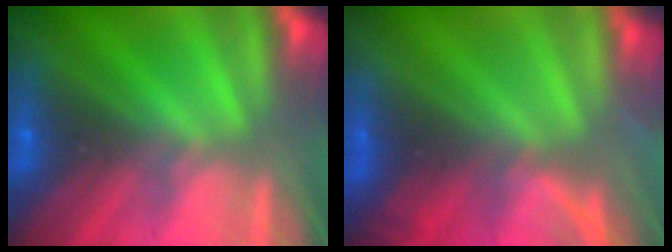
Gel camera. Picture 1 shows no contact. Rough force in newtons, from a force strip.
{"total": 5.3}